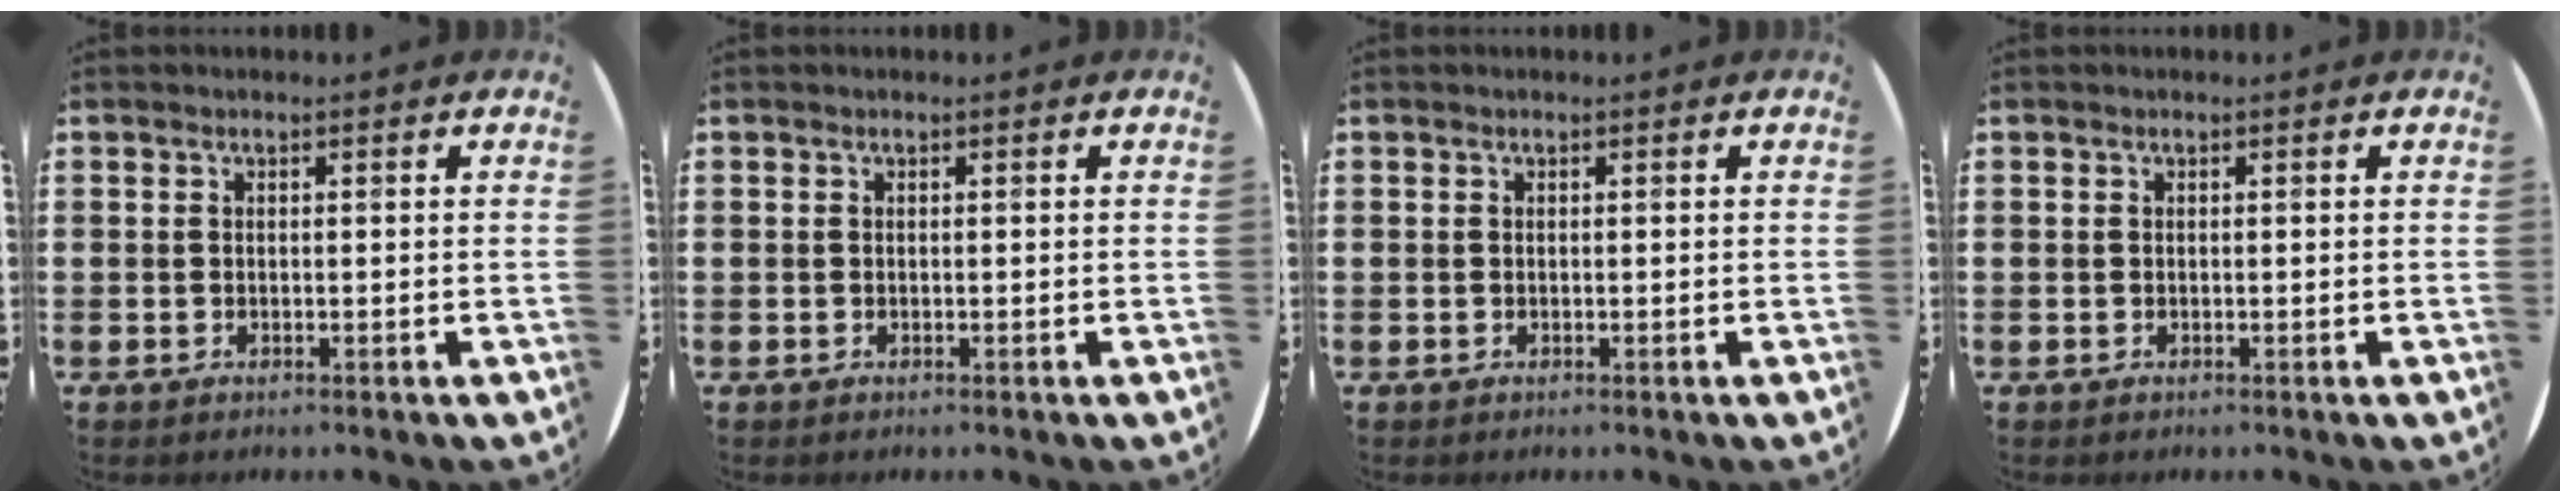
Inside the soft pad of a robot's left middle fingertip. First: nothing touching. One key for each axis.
{"total": 0.0}
{"total": 0.0}
{"total": 0.0}